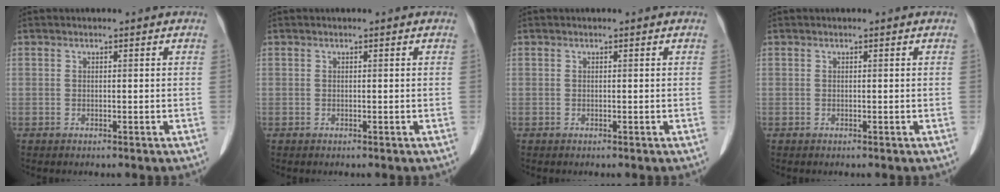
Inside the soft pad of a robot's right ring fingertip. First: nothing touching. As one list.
[{"total": 0.0}, {"total": 0.0}, {"total": 0.0}]